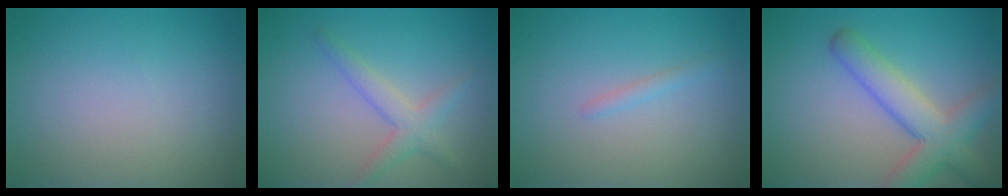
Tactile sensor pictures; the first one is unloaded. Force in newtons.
{"total": 2.6, "press": 2.6, "slide": 0.1}
{"total": 0.7, "press": 0.7, "slide": 0.0}
{"total": 5.5, "press": 5.4, "slide": 0.3}